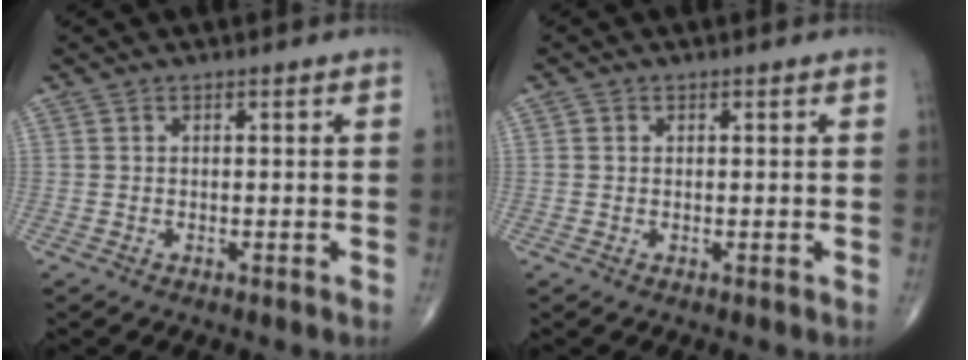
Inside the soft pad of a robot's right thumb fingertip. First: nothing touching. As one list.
[{"total": 0.5, "force": [0.1, 0.5, 0.1], "torque": [0.001, 0.001, 0.000]}]